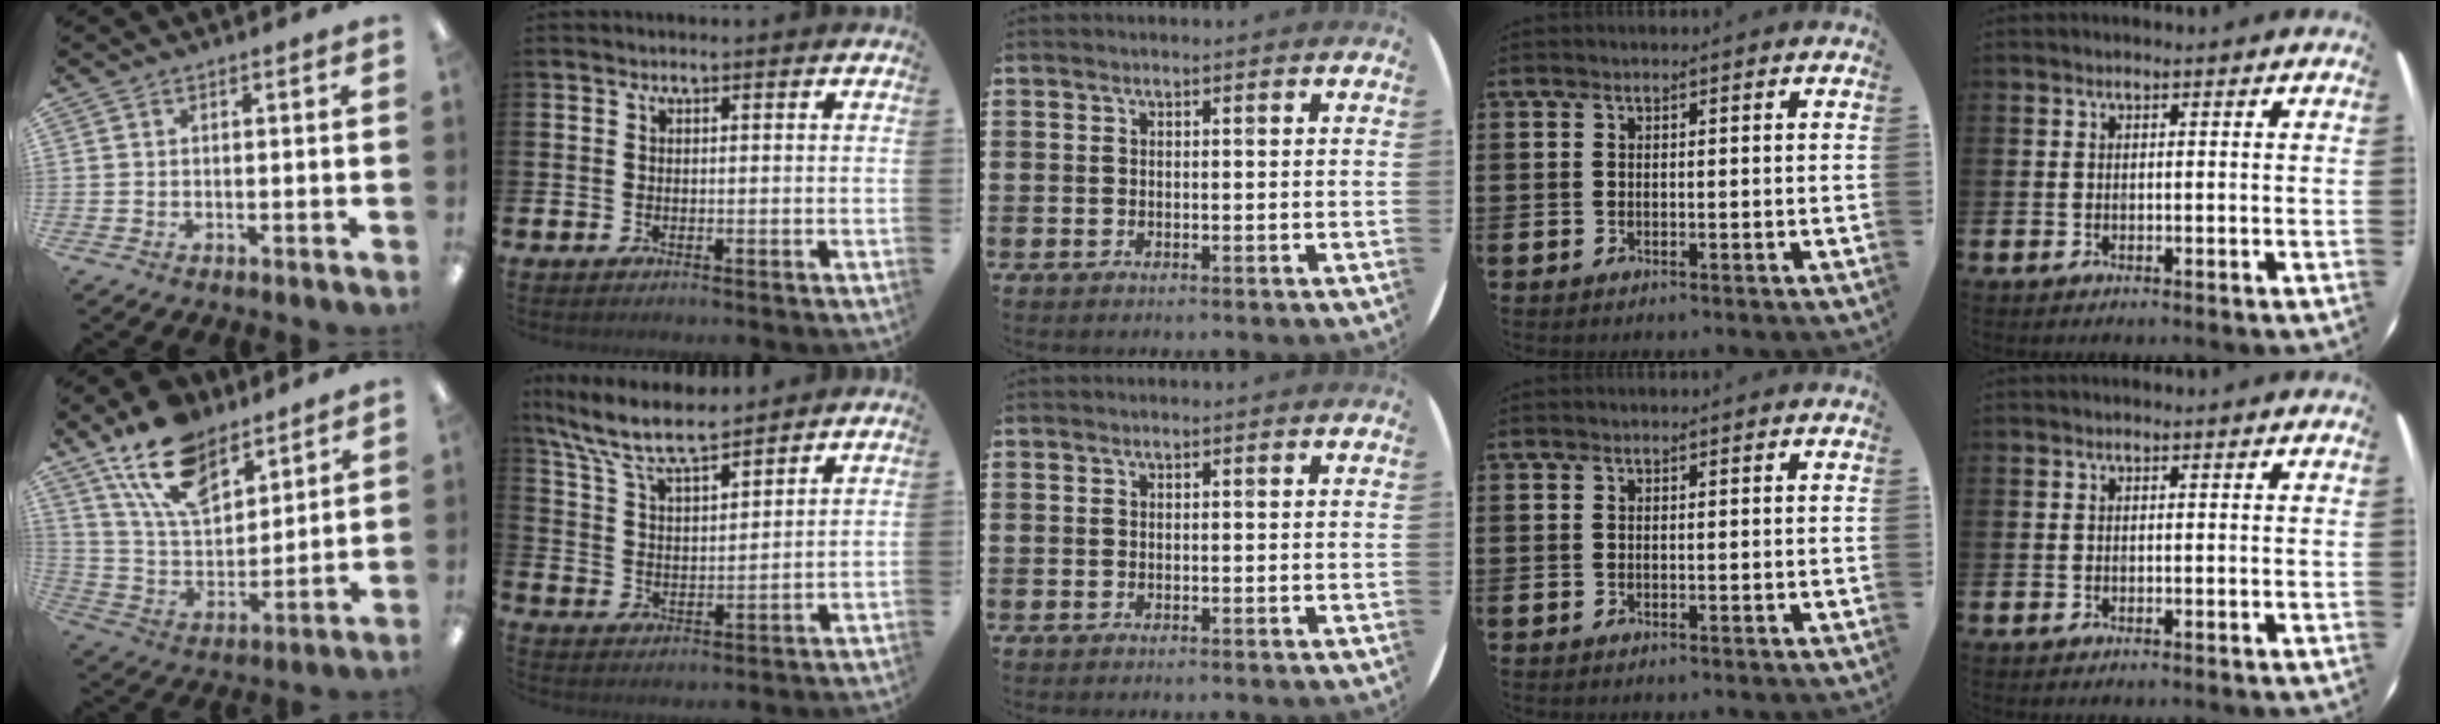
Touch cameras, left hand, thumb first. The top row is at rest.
{"thumb": {"total": 17.1, "force": [11.7, 8.7, 9.0], "torque": [-0.175, -0.047, 0.217]}, "index": {"total": 8.7, "force": [7.9, 1.4, 3.4], "torque": [-0.096, -0.043, 0.141]}}